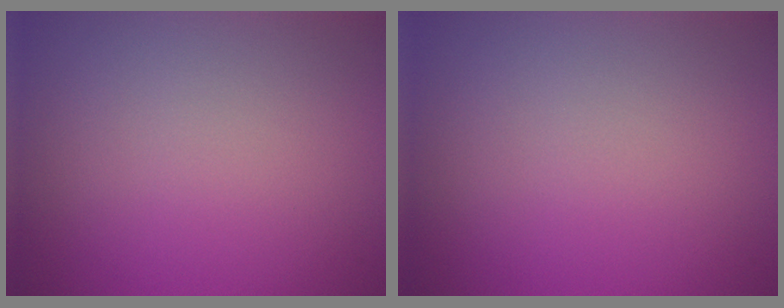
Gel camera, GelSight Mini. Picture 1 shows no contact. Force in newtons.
{"total": 0.0}